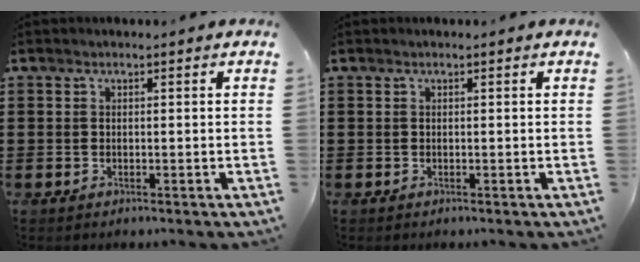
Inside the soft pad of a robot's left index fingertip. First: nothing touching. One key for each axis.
{"total": 0.0}